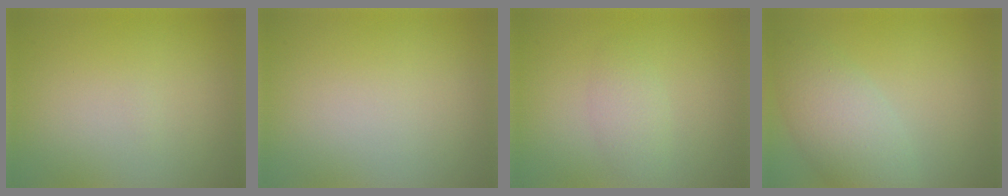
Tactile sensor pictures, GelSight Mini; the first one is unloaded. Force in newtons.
{"total": 0.0}
{"total": 1.9, "press": 1.9, "slide": 0.0}
{"total": 4.6, "press": 4.6, "slide": 0.3}